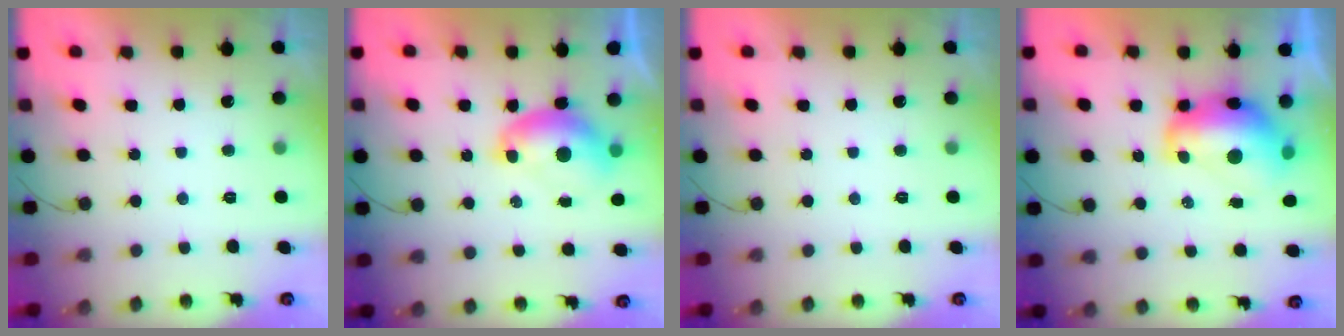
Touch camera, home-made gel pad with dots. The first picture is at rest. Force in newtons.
{"total": 7.2, "press": 7.2, "slide": 0.3}
{"total": 0.0}
{"total": 12.2, "press": 12.1, "slide": 1.6}